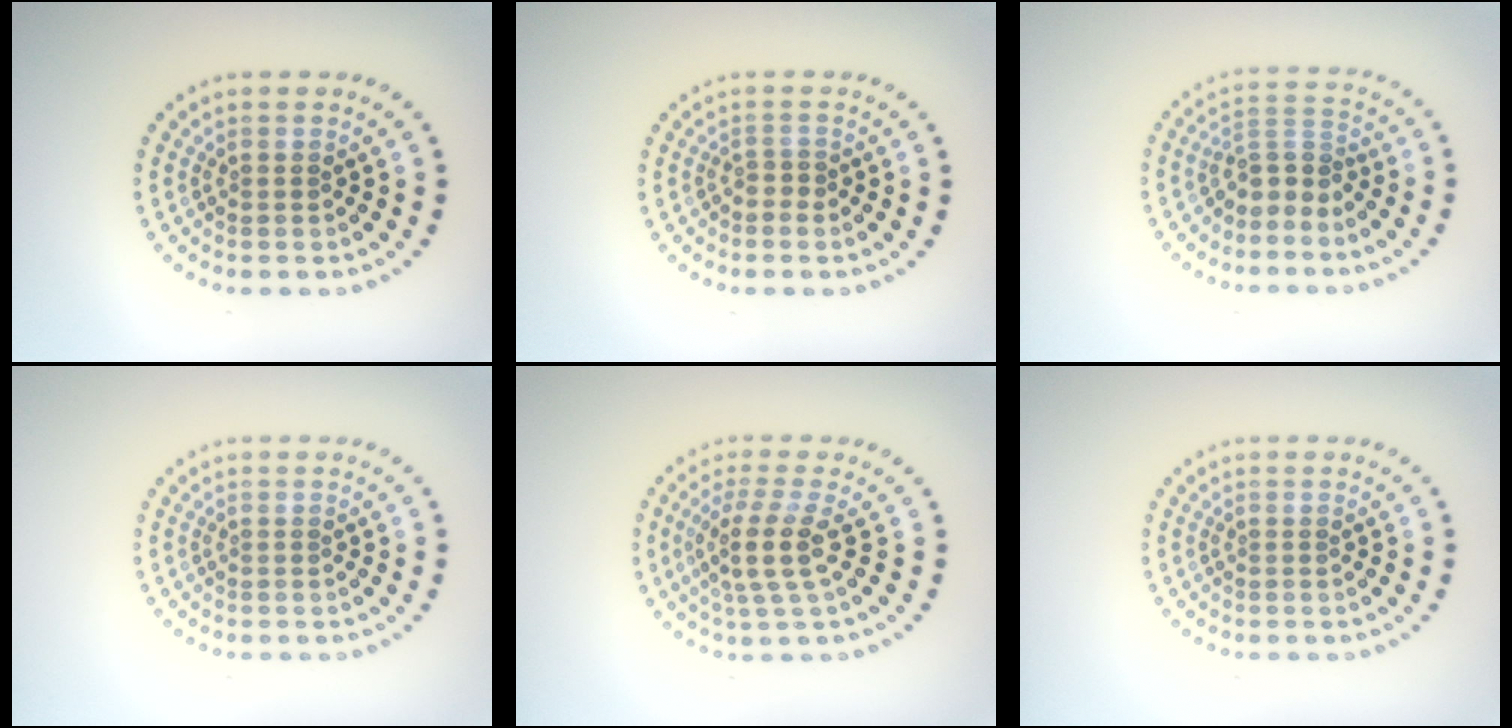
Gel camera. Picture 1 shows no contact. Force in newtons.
{"total": 0.8, "press": 0.4, "slide": 0.7}
{"total": 2.9, "press": 2.0, "slide": 2.0}
{"total": 0.0}
{"total": 3.6, "press": 2.7, "slide": 2.3}
{"total": 0.0}